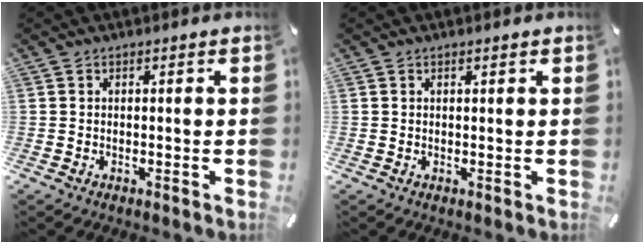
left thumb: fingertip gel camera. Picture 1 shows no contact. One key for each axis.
{"total": 0.7, "fx": 0.4, "fy": 0.1, "fz": 0.6, "tx": -0.011, "ty": 0.001, "tz": 0.007}